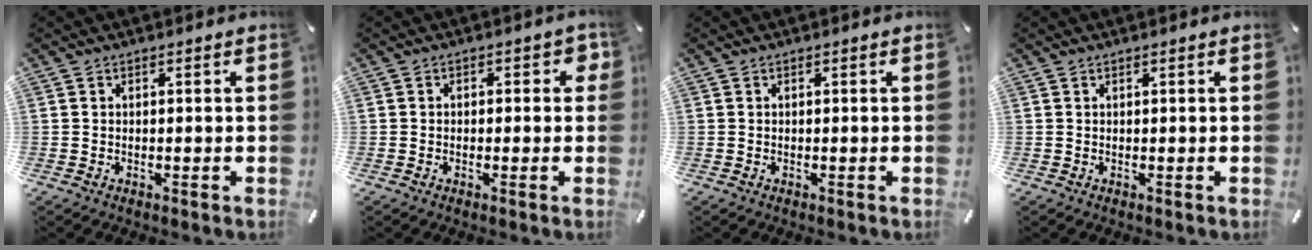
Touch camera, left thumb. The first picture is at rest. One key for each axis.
{"total": 2.3, "fx": -0.3, "fy": 1.6, "fz": 1.7, "tx": -0.016, "ty": 0.003, "tz": -0.011}
{"total": 0.0}
{"total": 0.0}